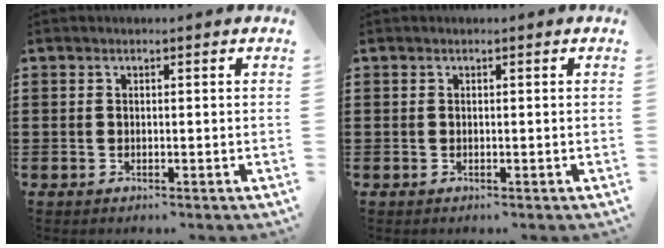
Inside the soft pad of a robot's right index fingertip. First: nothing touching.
{"total": 0.0}